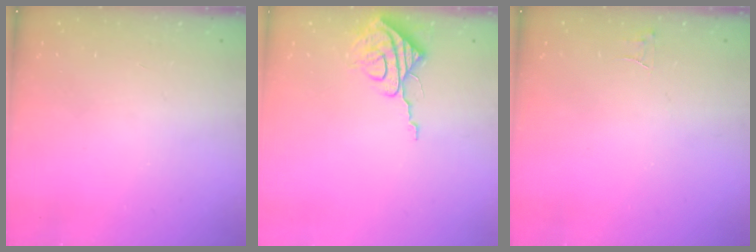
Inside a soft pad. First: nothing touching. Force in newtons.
{"total": 8.3, "press": 8.3, "slide": 0.3}
{"total": 2.8, "press": 2.8, "slide": 0.2}